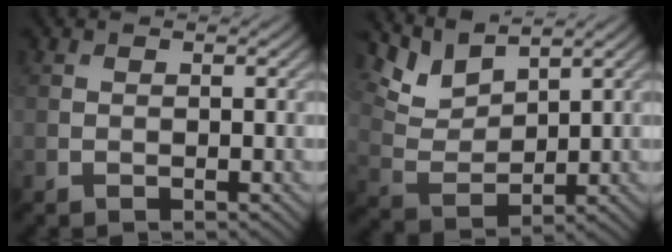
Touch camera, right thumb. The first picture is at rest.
{"total": 6.1, "force": [4.8, 2.1, 3.1], "torque": [-0.081, 0.001, 0.096]}